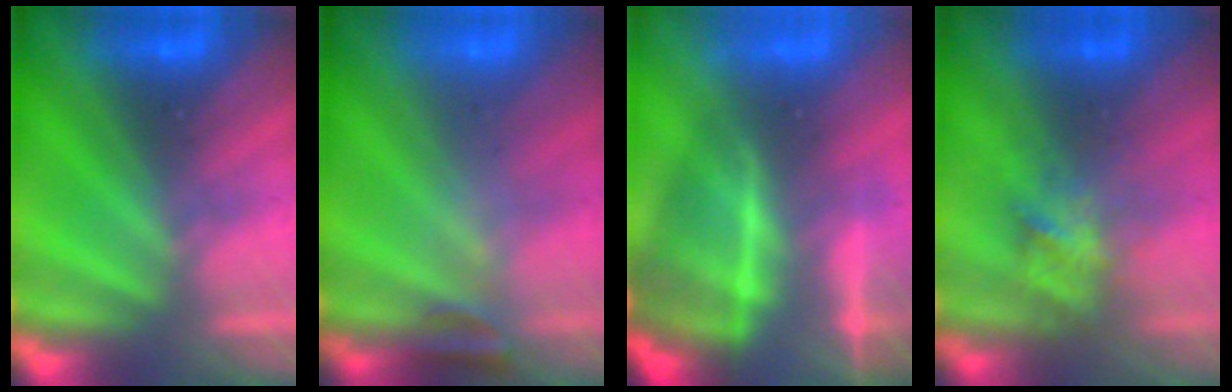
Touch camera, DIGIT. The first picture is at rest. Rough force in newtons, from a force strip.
{"total": 2.4}
{"total": 5.7}
{"total": 2.8}